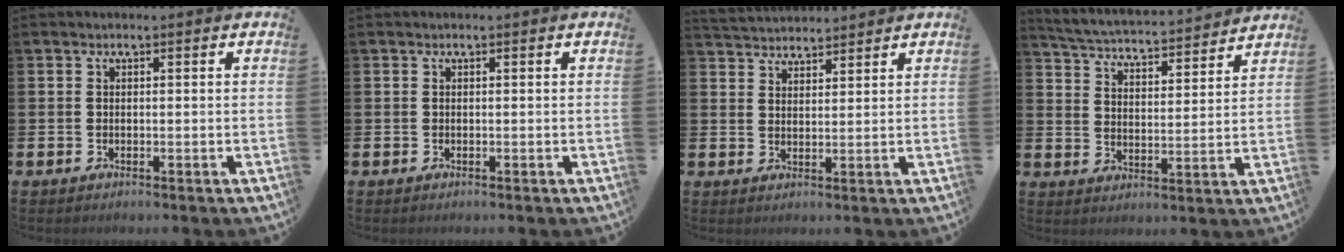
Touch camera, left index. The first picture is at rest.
{"total": 0.0}
{"total": 3.6, "force": [3.5, 0.6, -0.2], "torque": [-0.012, -0.013, 0.065]}
{"total": 4.8, "force": [4.7, 0.4, 0.7], "torque": [-0.040, -0.041, 0.077]}